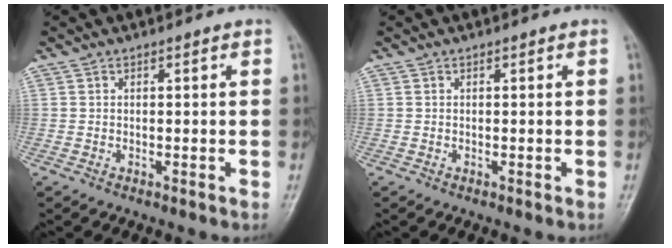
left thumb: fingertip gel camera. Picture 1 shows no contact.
{"total": 0.0}